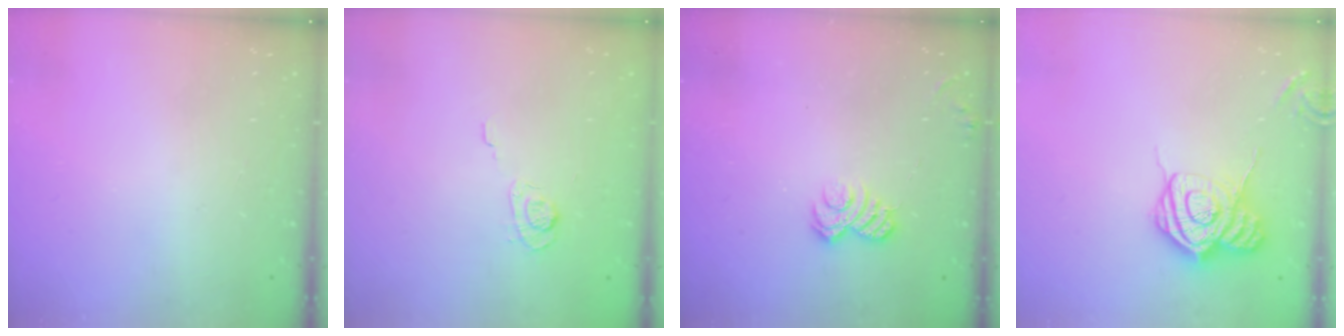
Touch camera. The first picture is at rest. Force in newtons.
{"total": 3.1, "press": 2.7, "slide": 1.6}
{"total": 4.7, "press": 4.5, "slide": 1.3}
{"total": 14.1, "press": 14.0, "slide": 1.3}